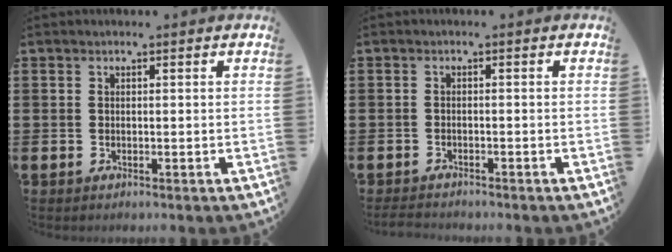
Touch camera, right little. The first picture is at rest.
{"total": 1.1, "force": [-1.1, 0.1, 0.2], "torque": [-0.007, 0.001, -0.022]}